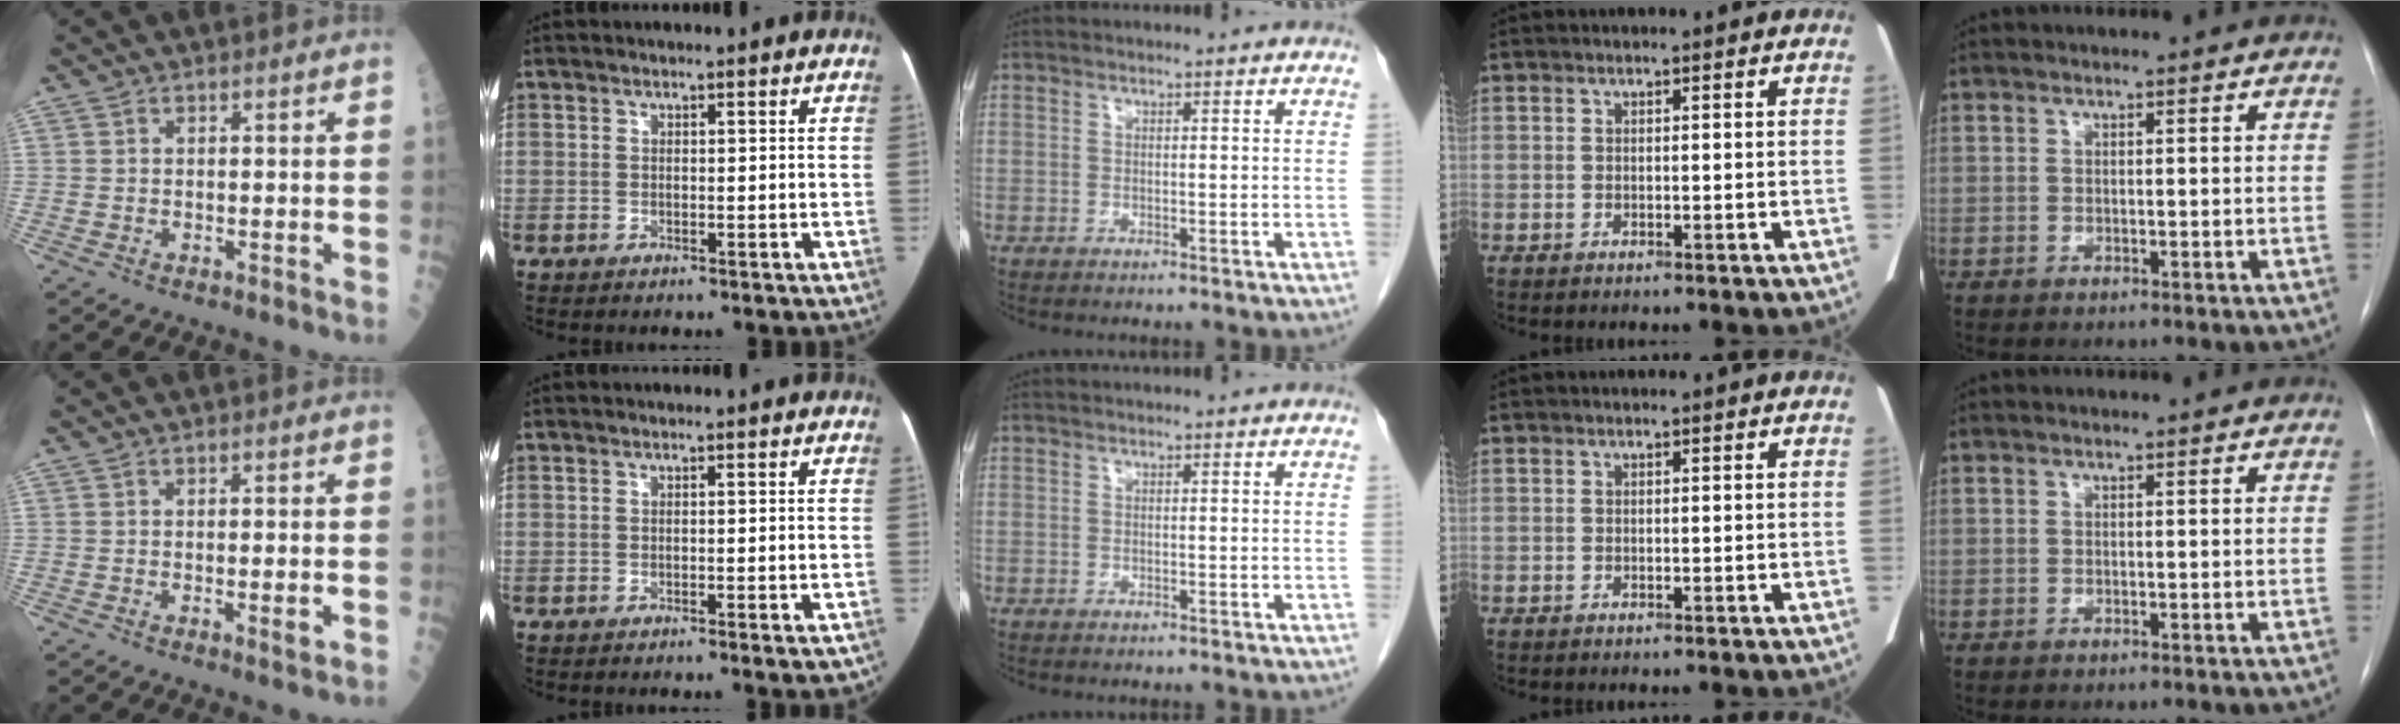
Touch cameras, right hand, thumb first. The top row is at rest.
{"thumb": {"total": 2.1, "force": [-0.5, 0.3, 2.0], "torque": [-0.030, -0.006, -0.008]}, "index": {"total": 2.5, "force": [-1.8, 0.4, 1.8], "torque": [-0.014, -0.003, -0.022]}}